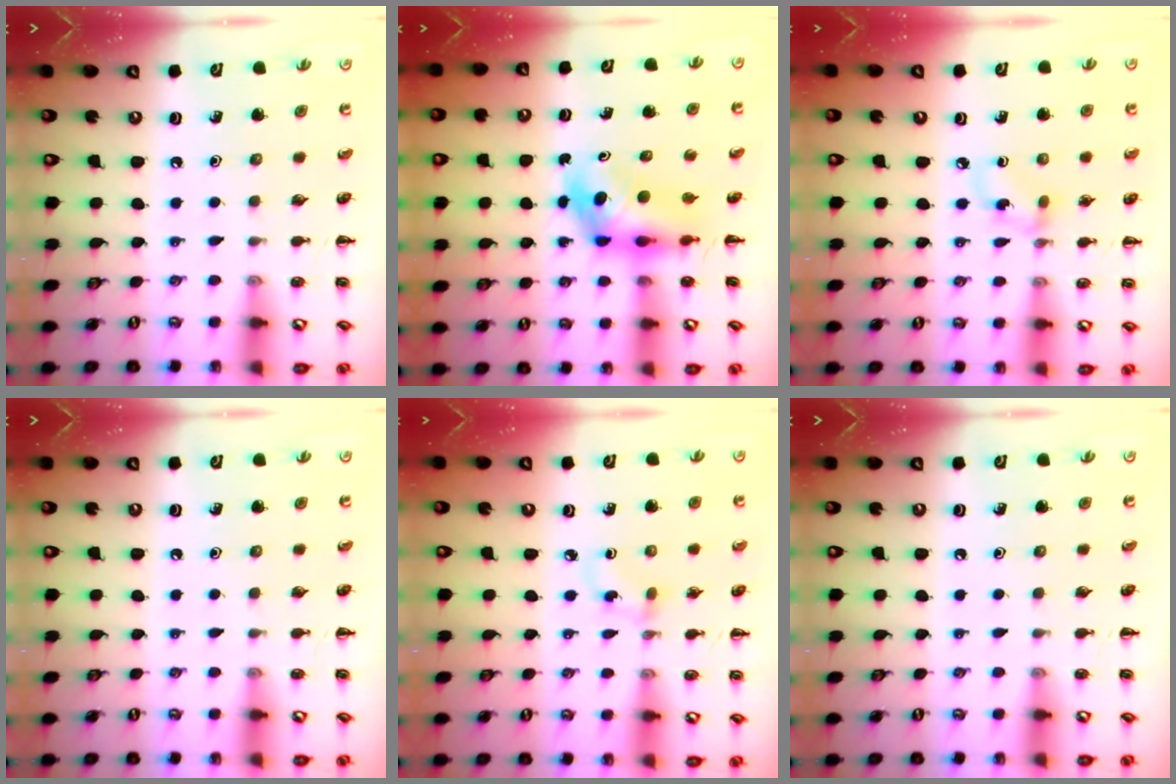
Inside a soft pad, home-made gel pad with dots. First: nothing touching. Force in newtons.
{"total": 5.0, "press": 4.9, "slide": 0.9}
{"total": 5.2, "press": 5.0, "slide": 1.3}
{"total": 0.0}
{"total": 3.5, "press": 3.2, "slide": 1.4}
{"total": 0.0}